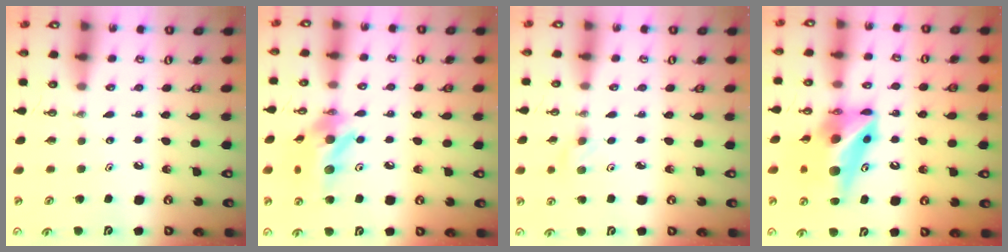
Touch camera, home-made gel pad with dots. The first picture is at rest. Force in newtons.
{"total": 14.5, "press": 14.2, "slide": 2.9}
{"total": 3.0, "press": 2.6, "slide": 1.5}
{"total": 14.1, "press": 13.9, "slide": 2.0}